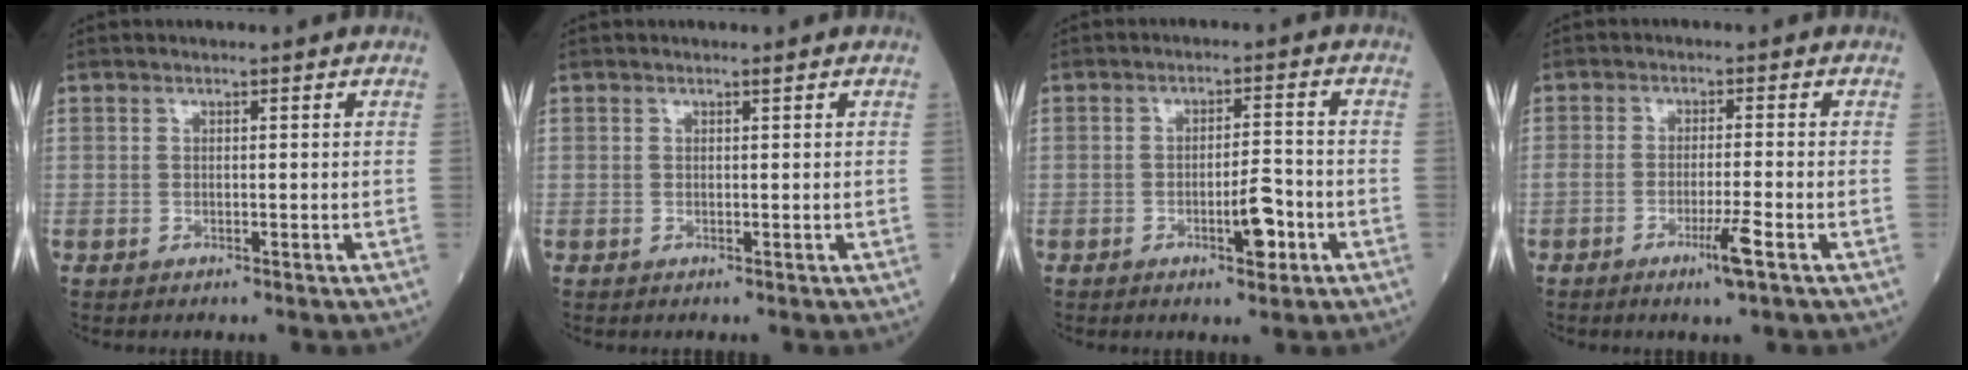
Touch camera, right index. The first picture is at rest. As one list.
[{"total": 0.0}, {"total": 5.1, "force": [-2.0, 1.2, 4.5], "torque": [-0.069, 0.001, -0.030]}, {"total": 4.3, "force": [-2.3, -0.5, 3.7], "torque": [-0.065, -0.010, -0.042]}]